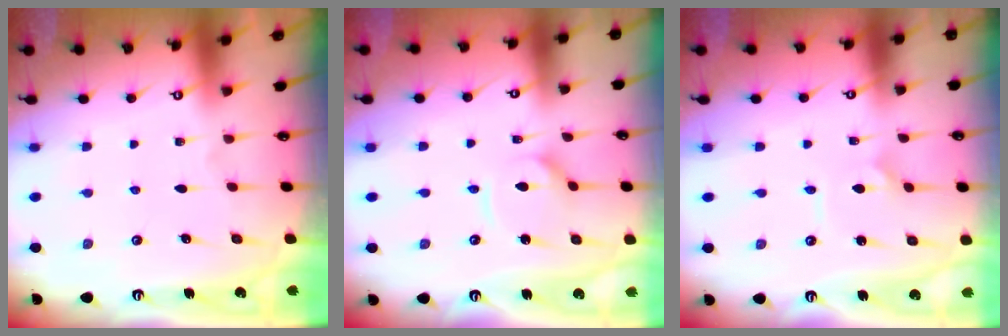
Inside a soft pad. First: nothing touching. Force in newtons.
{"total": 6.0, "press": 6.0, "slide": 0.5}
{"total": 1.6, "press": 1.6, "slide": 0.1}